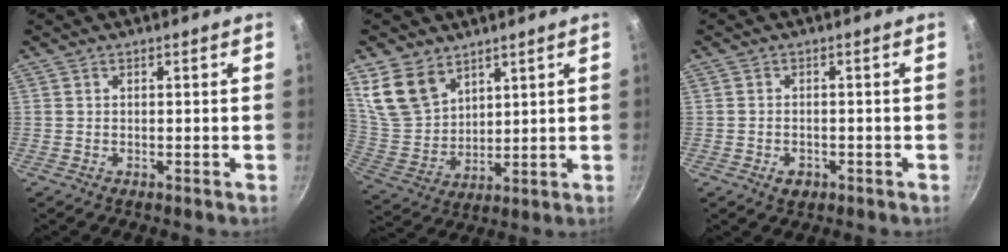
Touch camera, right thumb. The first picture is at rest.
{"total": 11.4, "force": [7.1, 7.3, 5.1], "torque": [-0.076, -0.043, 0.151]}
{"total": 2.7, "force": [-1.2, 1.9, 1.5], "torque": [-0.022, 0.011, -0.015]}